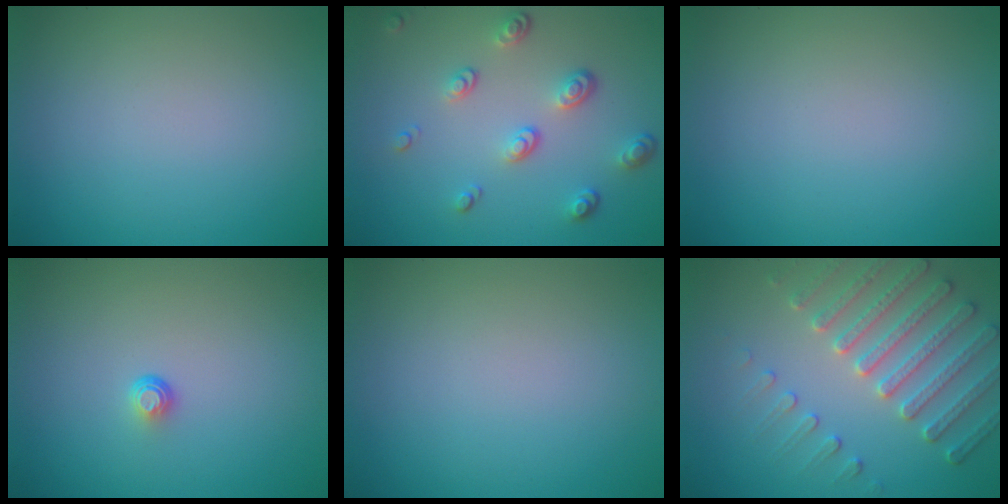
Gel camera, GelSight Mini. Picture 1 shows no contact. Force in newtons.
{"total": 3.4, "press": 2.5, "slide": 2.3}
{"total": 0.0}
{"total": 0.9, "press": 0.5, "slide": 0.7}
{"total": 0.0}
{"total": 4.7, "press": 4.4, "slide": 1.7}